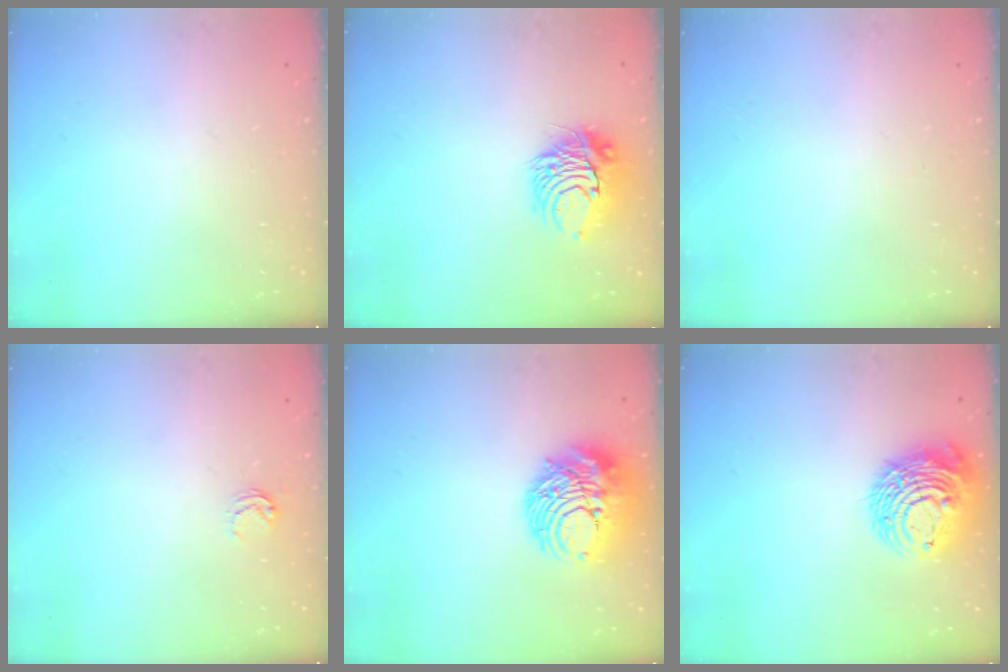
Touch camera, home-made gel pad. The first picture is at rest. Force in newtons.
{"total": 9.7, "press": 9.7, "slide": 0.1}
{"total": 0.0}
{"total": 3.8, "press": 3.8, "slide": 0.3}
{"total": 12.6, "press": 12.5, "slide": 1.3}
{"total": 13.3, "press": 13.2, "slide": 1.6}